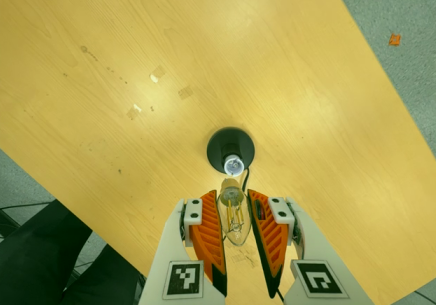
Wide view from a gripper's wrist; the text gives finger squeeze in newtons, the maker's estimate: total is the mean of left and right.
{"total": 12.3, "left": 12.6, "right": 12.0}